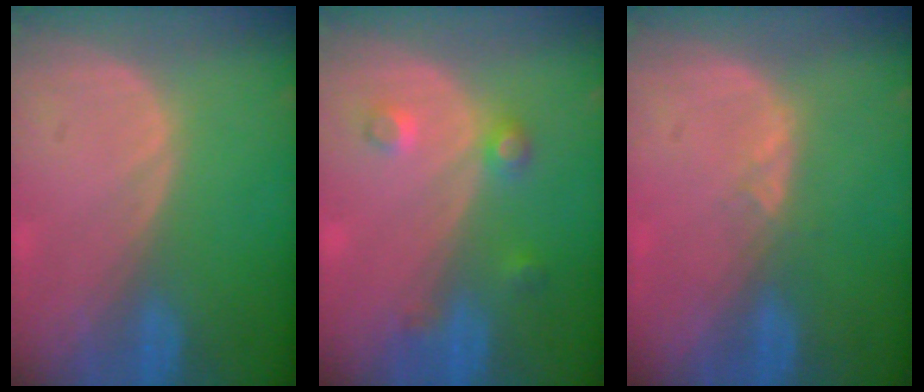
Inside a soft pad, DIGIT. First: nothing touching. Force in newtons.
{"total": 3.5, "press": 3.4, "slide": 1.0}
{"total": 1.4, "press": 1.2, "slide": 0.8}